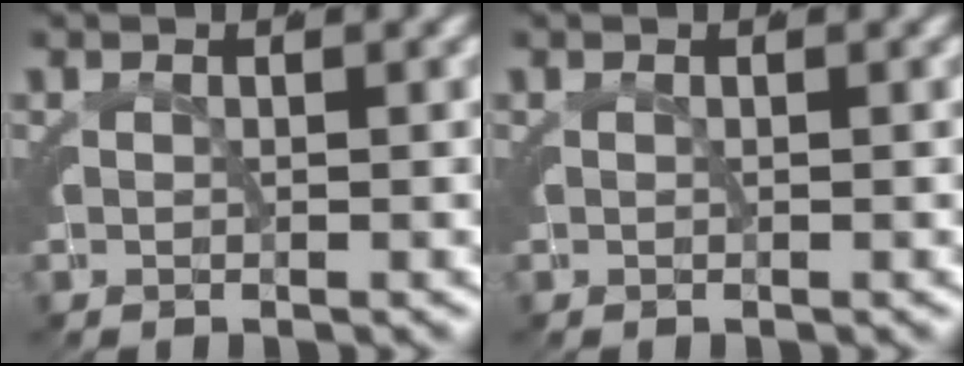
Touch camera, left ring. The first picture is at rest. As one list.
[{"total": 0.0}]